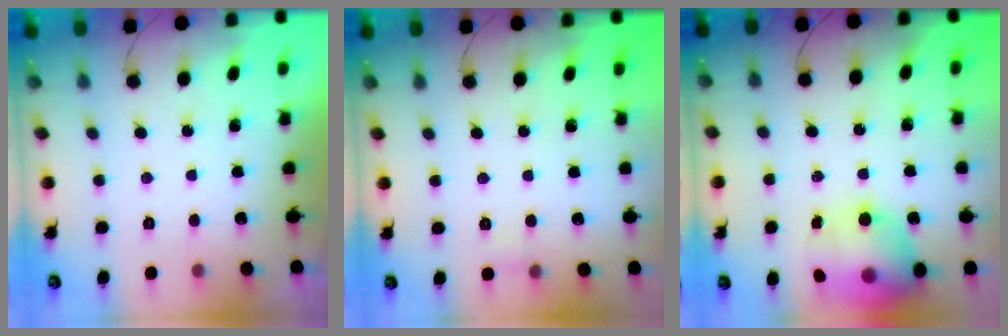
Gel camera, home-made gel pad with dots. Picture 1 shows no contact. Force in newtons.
{"total": 4.3, "press": 4.1, "slide": 1.2}
{"total": 19.5, "press": 19.3, "slide": 2.8}